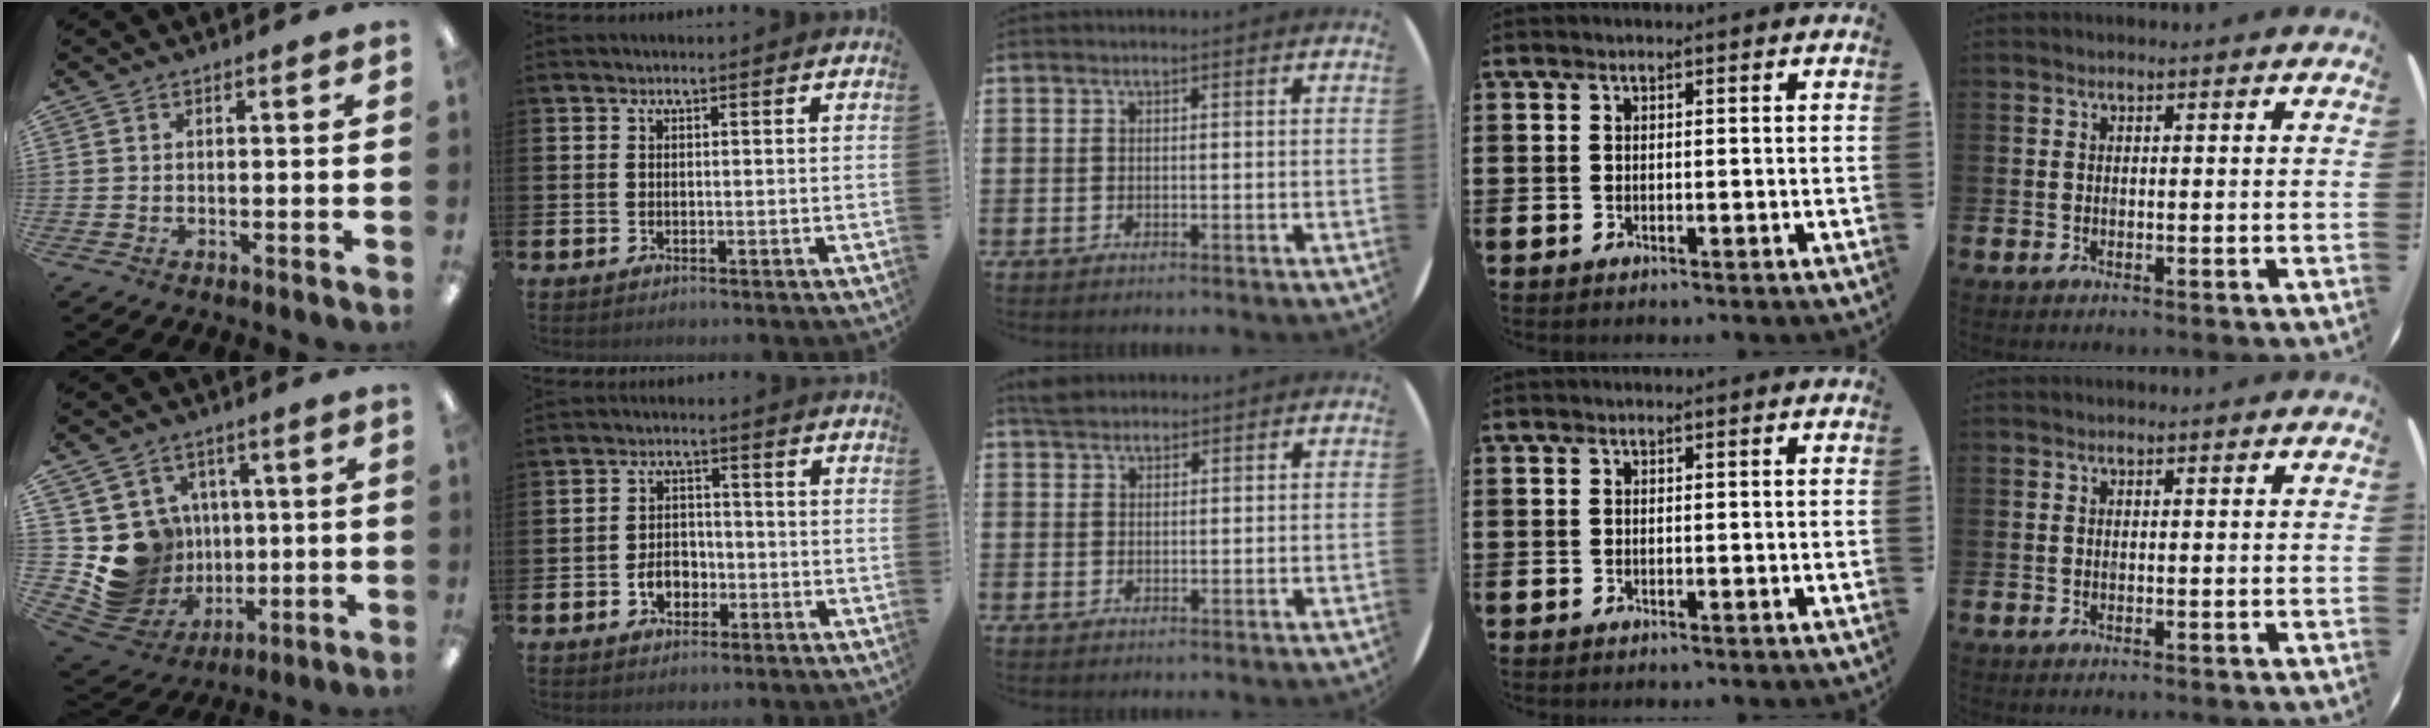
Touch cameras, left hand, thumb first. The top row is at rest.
{"thumb": {"total": 12.9, "force": [1.2, 12.6, 2.2], "torque": [-0.067, -0.012, 0.056]}, "index": {"total": 3.6, "force": [-1.4, 2.7, 1.9], "torque": [-0.024, -0.002, -0.034]}, "middle": {"total": 2.1, "force": [1.9, 0.8, 0.3], "torque": [-0.002, 0.002, 0.036]}}